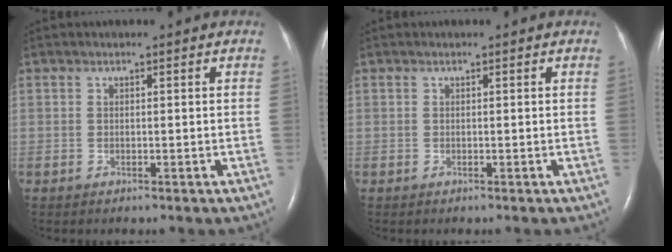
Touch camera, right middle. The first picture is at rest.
{"total": 0.0}